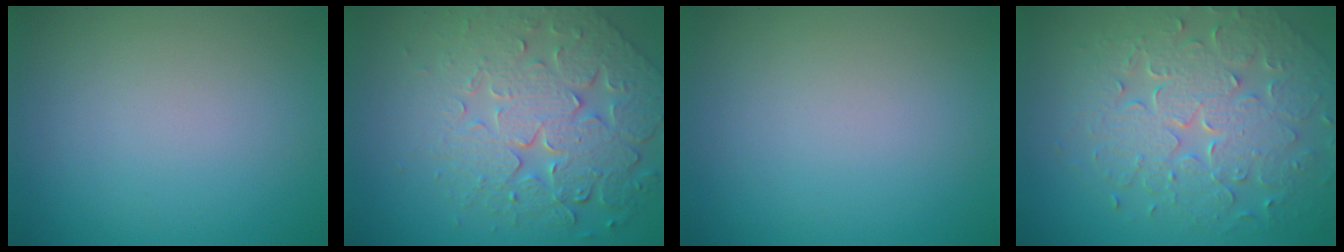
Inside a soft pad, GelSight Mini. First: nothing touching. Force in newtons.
{"total": 8.0, "press": 5.8, "slide": 5.4}
{"total": 0.0}
{"total": 8.0, "press": 5.7, "slide": 5.6}